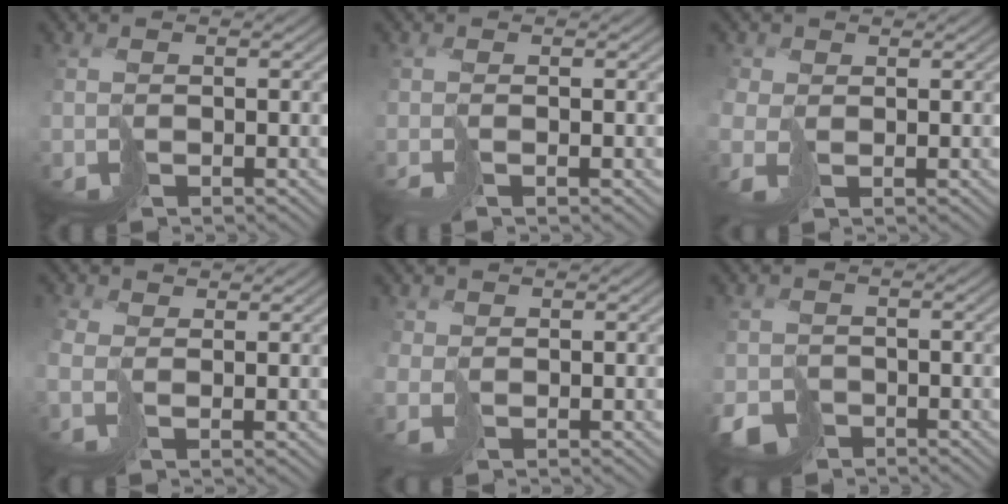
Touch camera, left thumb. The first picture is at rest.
{"total": 1.3, "force": [-0.4, 0.0, 1.3], "torque": [-0.025, 0.001, -0.017]}
{"total": 2.9, "force": [-0.2, 2.2, 1.9], "torque": [-0.067, -0.006, -0.005]}
{"total": 2.7, "force": [0.6, 1.6, 2.1], "torque": [-0.072, 0.001, 0.008]}
{"total": 1.4, "force": [0.1, 1.0, 0.9], "torque": [-0.035, -0.009, 0.002]}
{"total": 3.0, "force": [-2.3, 1.9, 0.7], "torque": [-0.011, -0.008, -0.047]}